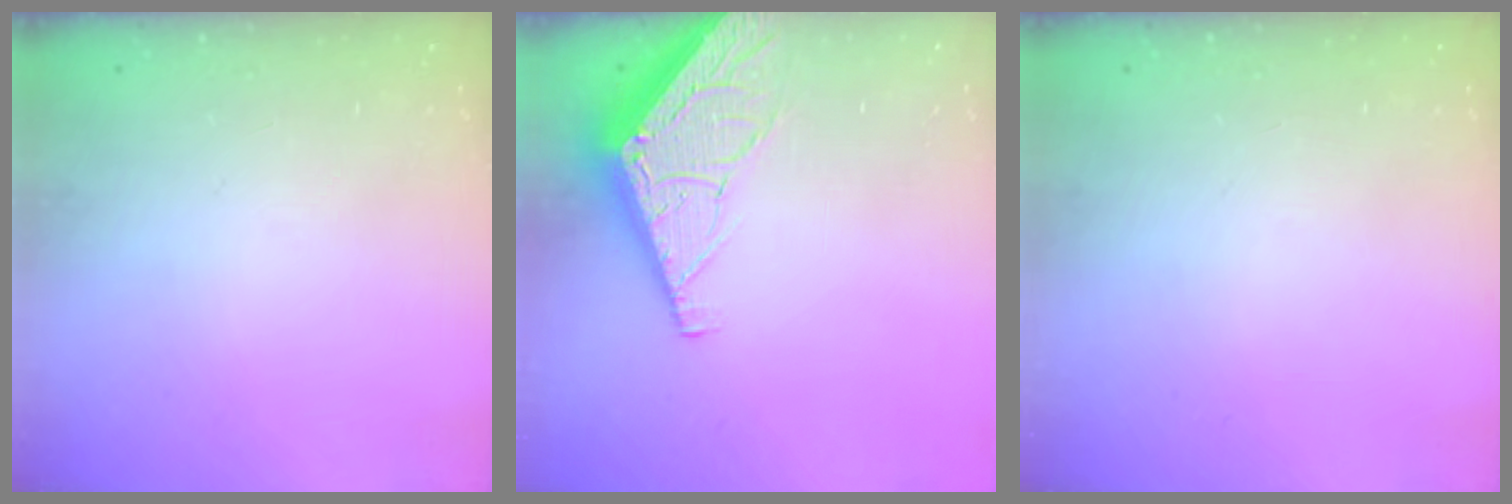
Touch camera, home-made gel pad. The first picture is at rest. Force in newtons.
{"total": 6.2, "press": 6.2, "slide": 0.6}
{"total": 0.0}